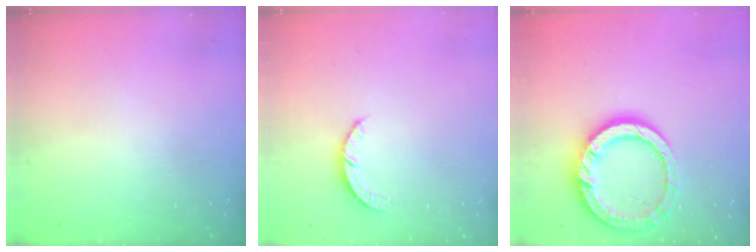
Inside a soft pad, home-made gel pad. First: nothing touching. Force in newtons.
{"total": 2.5, "press": 2.4, "slide": 0.4}
{"total": 14.2, "press": 14.1, "slide": 1.4}